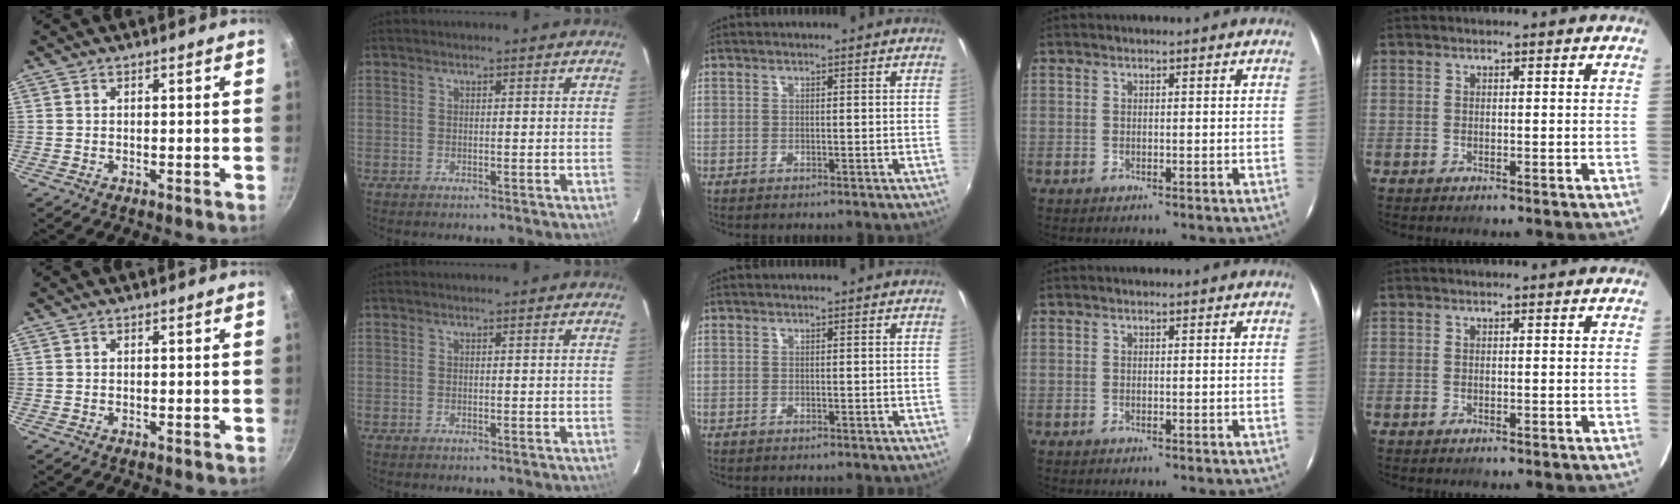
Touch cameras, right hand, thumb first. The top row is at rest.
{}